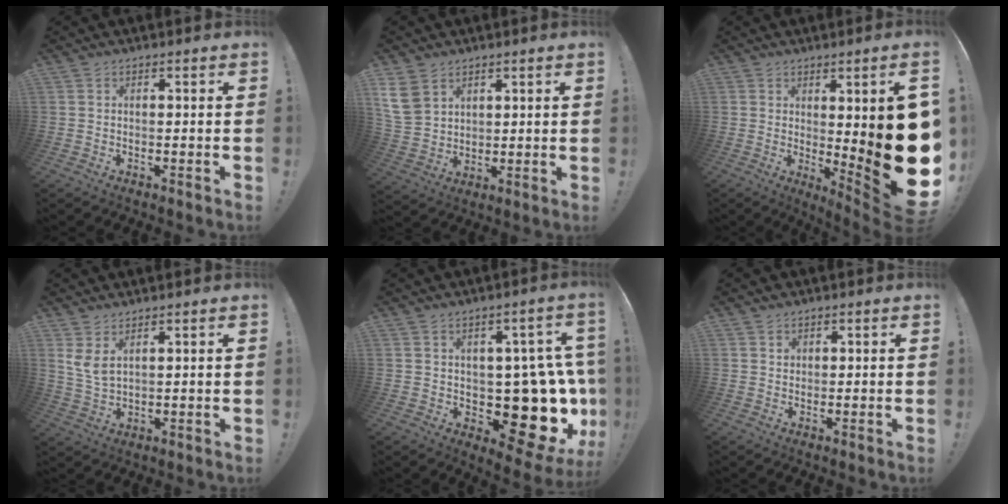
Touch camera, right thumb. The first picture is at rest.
{"total": 9.2, "force": [5.2, 6.5, 3.9], "torque": [-0.087, -0.018, 0.104]}
{"total": 16.8, "force": [0.5, 2.3, 16.7], "torque": [-0.214, -0.047, 0.017]}
{"total": 5.0, "force": [3.1, 1.6, 3.7], "torque": [-0.074, -0.022, 0.055]}
{"total": 19.6, "force": [-0.9, 11.6, 15.8], "torque": [-0.207, -0.010, 0.011]}
{"total": 1.4, "force": [0.7, 1.2, 0.0], "torque": [0.015, -0.005, 0.010]}